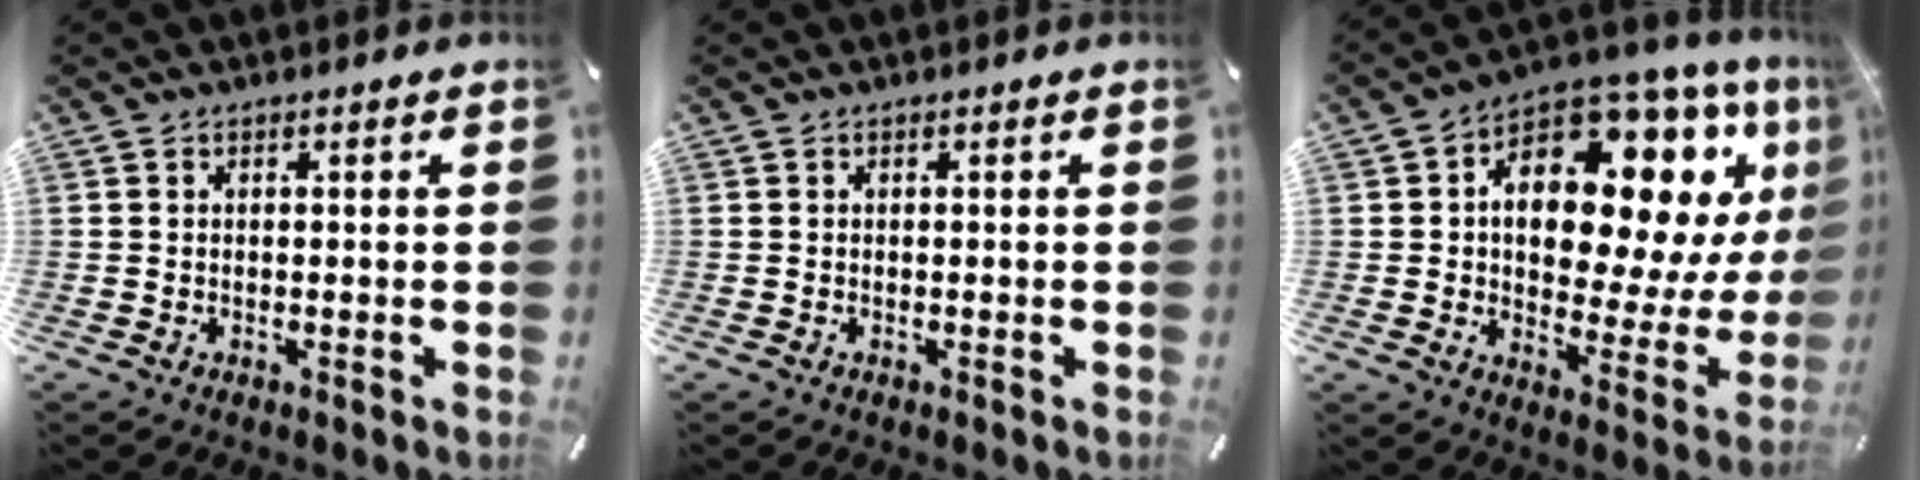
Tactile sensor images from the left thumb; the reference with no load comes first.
{"total": 0.0}
{"total": 21.1, "force": [7.7, 11.6, 15.8], "torque": [-0.234, -0.063, 0.124]}